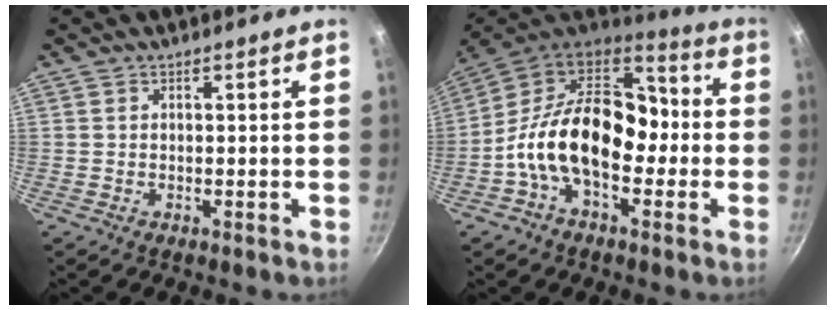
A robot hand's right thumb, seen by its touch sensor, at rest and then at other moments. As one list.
[{"total": 20.3, "force": [-3.0, 13.1, 15.2], "torque": [-0.219, 0.055, -0.071]}]